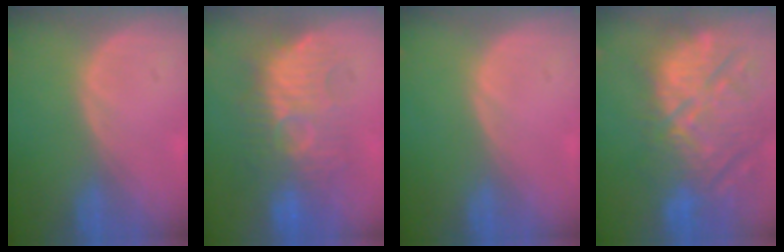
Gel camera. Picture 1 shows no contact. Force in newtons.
{"total": 9.8, "press": 9.8, "slide": 0.8}
{"total": 0.0}
{"total": 14.9, "press": 12.9, "slide": 7.4}